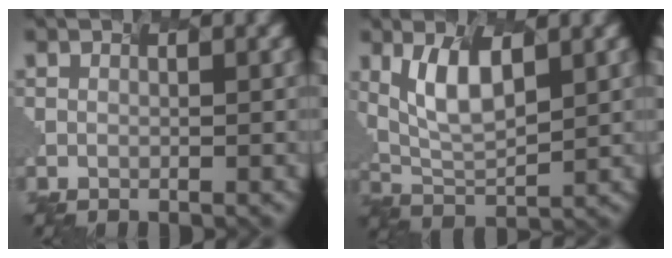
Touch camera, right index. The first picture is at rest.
{"total": 4.4, "force": [1.2, 2.0, 3.7], "torque": [-0.091, -0.007, 0.041]}